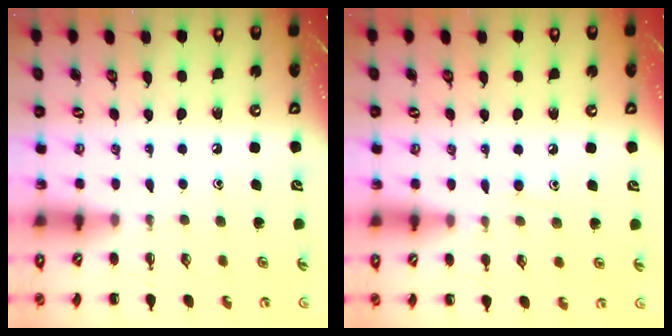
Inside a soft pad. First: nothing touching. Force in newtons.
{"total": 6.0, "press": 5.6, "slide": 2.3}